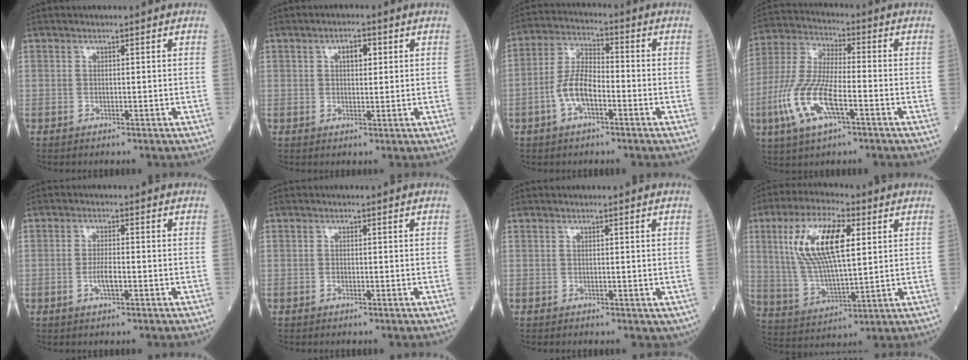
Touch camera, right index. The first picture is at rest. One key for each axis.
{"total": 3.0, "fx": 1.1, "fy": 1.4, "fz": 2.5, "tx": -0.041, "ty": 0.004, "tz": 0.016}
{"total": 7.5, "fx": -2.6, "fy": 3.1, "fz": 6.3, "tx": -0.136, "ty": 0.012, "tz": -0.053}
{"total": 12.8, "fx": -4.6, "fy": 3.7, "fz": 11.4, "tx": -0.253, "ty": -0.006, "tz": -0.088}
{"total": 2.8, "fx": -0.8, "fy": 0.6, "fz": 2.6, "tx": -0.053, "ty": 0.001, "tz": -0.015}
{"total": 0.5, "fx": -0.2, "fy": 0.3, "fz": 0.4, "tx": -0.008, "ty": 0.002, "tz": -0.003}
{"total": 1.0, "fx": -0.1, "fy": 0.8, "fz": 0.6, "tx": -0.003, "ty": 0.001, "tz": 0.002}
{"total": 15.0, "fx": 4.4, "fy": 4.5, "fz": 13.5, "tx": -0.280, "ty": 0.012, "tz": 0.085}